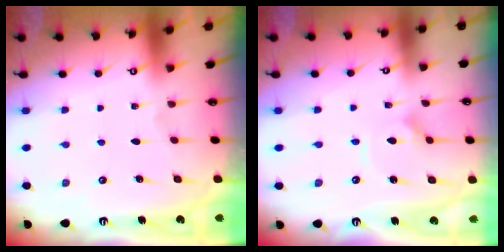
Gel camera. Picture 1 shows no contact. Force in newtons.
{"total": 3.8, "press": 3.8, "slide": 0.5}